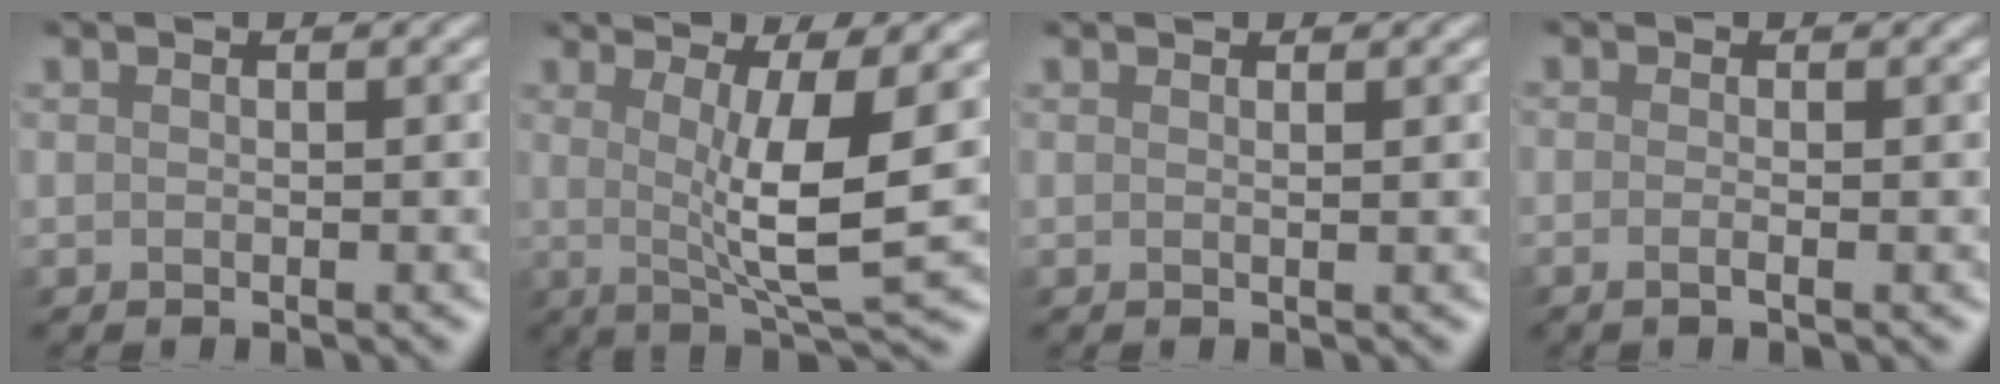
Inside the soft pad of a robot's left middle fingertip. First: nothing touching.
{"total": 6.8, "force": [1.0, 1.1, 6.6], "torque": [-0.106, -0.004, 0.019]}
{"total": 0.6, "force": [0.3, 0.1, 0.5], "torque": [-0.011, -0.006, -0.004]}
{"total": 1.3, "force": [-0.3, 0.5, 1.2], "torque": [-0.014, -0.007, -0.017]}